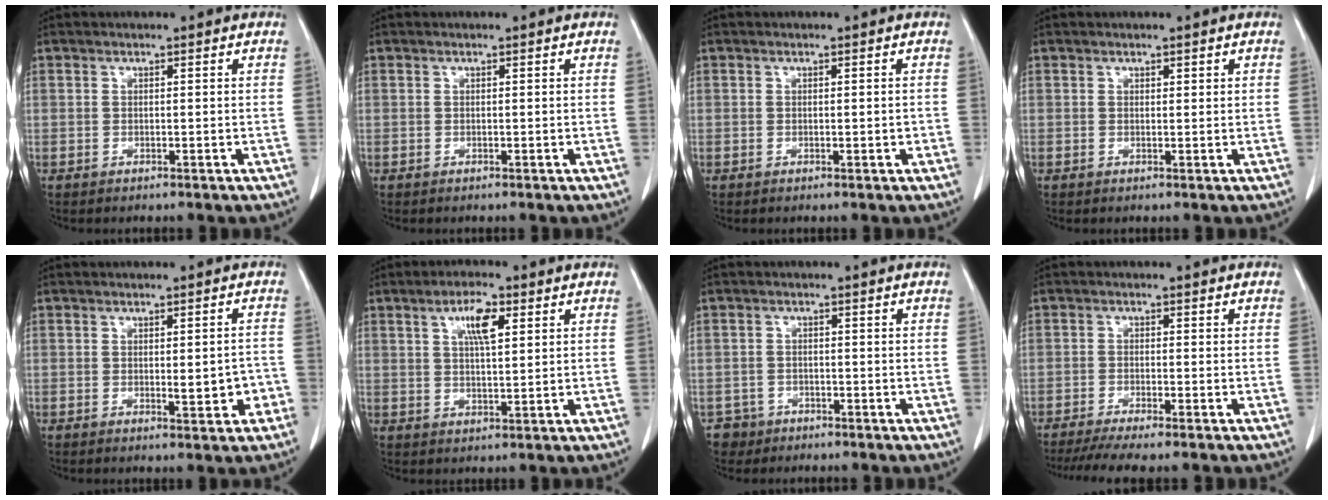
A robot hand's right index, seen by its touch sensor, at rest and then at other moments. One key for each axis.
{"total": 0.0}
{"total": 0.8, "fx": -0.1, "fy": 0.3, "fz": 0.7, "tx": -0.011, "ty": 0.001, "tz": 0.002}
{"total": 0.6, "fx": 0.4, "fy": 0.2, "fz": 0.4, "tx": -0.003, "ty": -0.001, "tz": 0.005}
{"total": 4.1, "fx": -1.0, "fy": 1.4, "fz": 3.7, "tx": -0.044, "ty": 0.000, "tz": -0.007}
{"total": 5.6, "fx": 2.4, "fy": 1.4, "fz": 4.9, "tx": -0.090, "ty": 0.004, "tz": 0.043}
{"total": 3.1, "fx": -1.7, "fy": 2.5, "fz": -0.6, "tx": 0.011, "ty": 0.010, "tz": -0.032}
{"total": 7.0, "fx": -5.7, "fy": 0.0, "fz": 4.0, "tx": -0.057, "ty": -0.012, "tz": -0.091}